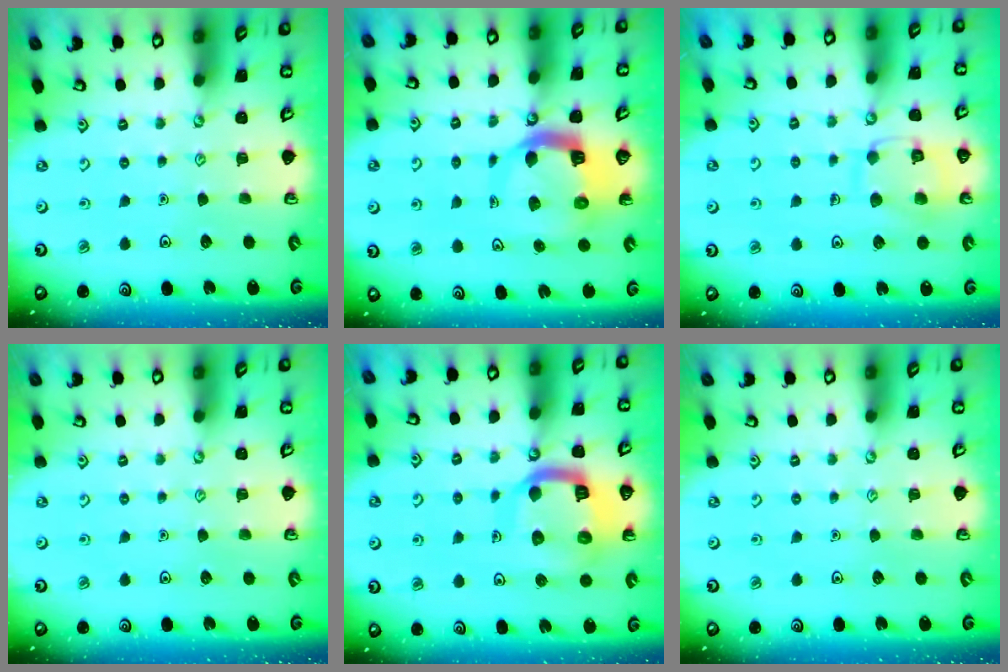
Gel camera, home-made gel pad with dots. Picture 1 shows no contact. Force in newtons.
{"total": 10.4, "press": 10.4, "slide": 1.3}
{"total": 11.7, "press": 11.6, "slide": 0.9}
{"total": 0.0}
{"total": 14.1, "press": 14.0, "slide": 1.6}
{"total": 0.0}